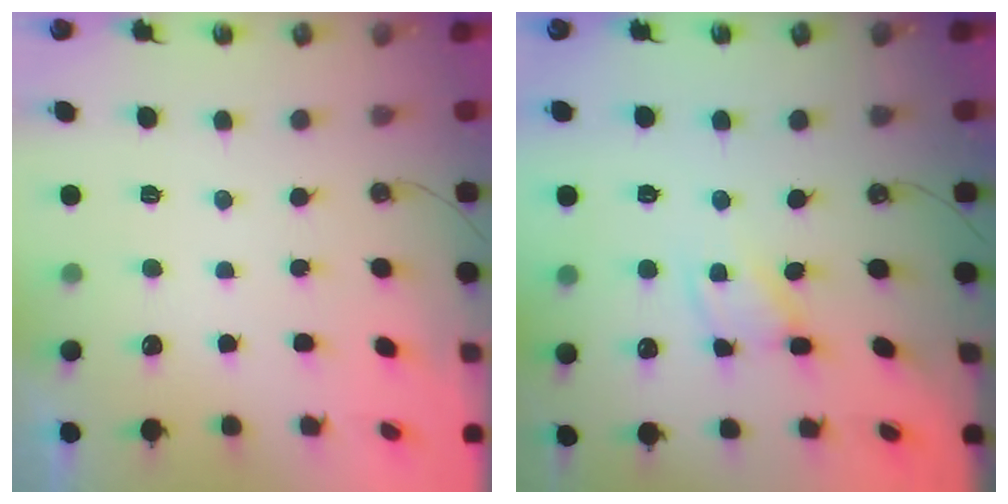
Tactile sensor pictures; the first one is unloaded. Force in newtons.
{"total": 5.3, "press": 5.3, "slide": 0.3}